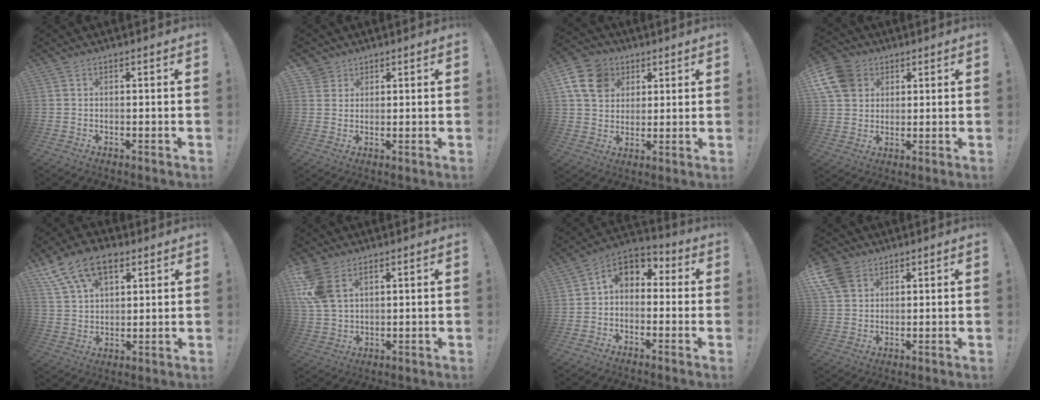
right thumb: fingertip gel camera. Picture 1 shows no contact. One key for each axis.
{"total": 3.4, "fx": 2.0, "fy": 2.7, "fz": 0.4, "tx": -0.003, "ty": -0.009, "tz": 0.036}
{"total": 14.4, "fx": 5.6, "fy": 11.6, "fz": 6.4, "tx": -0.087, "ty": -0.022, "tz": 0.114}
{"total": 11.2, "fx": 4.5, "fy": 9.1, "fz": 4.6, "tx": -0.091, "ty": -0.020, "tz": 0.092}
{"total": 14.4, "fx": 8.0, "fy": 8.5, "fz": 8.3, "tx": -0.148, "ty": -0.031, "tz": 0.153}
{"total": 9.7, "fx": 4.6, "fy": 6.3, "fz": 5.7, "tx": -0.116, "ty": -0.010, "tz": 0.094}
{"total": 6.4, "fx": -0.1, "fy": 4.9, "fz": 4.0, "tx": -0.068, "ty": 0.007, "tz": 0.003}
{"total": 7.7, "fx": 4.3, "fy": 5.5, "fz": 3.2, "tx": -0.062, "ty": -0.018, "tz": 0.085}